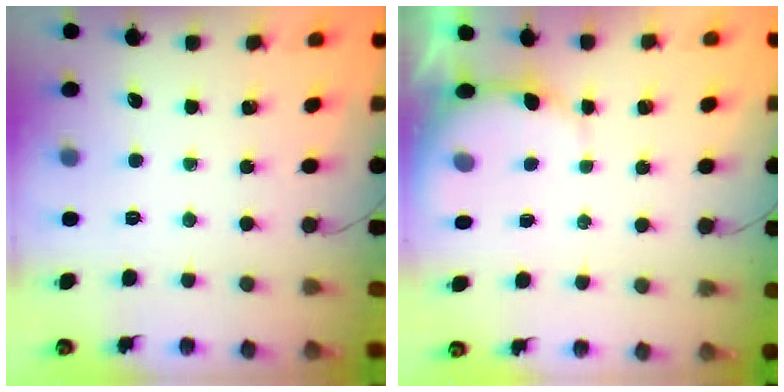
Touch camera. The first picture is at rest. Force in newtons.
{"total": 3.2, "press": 3.1, "slide": 0.8}